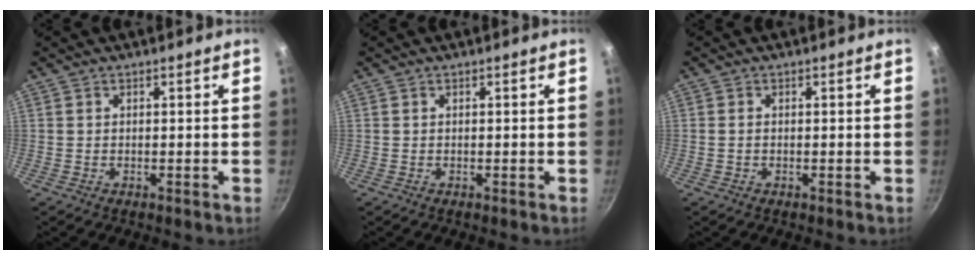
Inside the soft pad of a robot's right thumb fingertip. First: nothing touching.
{"total": 0.0}
{"total": 0.7, "force": [-0.1, 0.5, 0.4], "torque": [-0.009, 0.003, -0.003]}